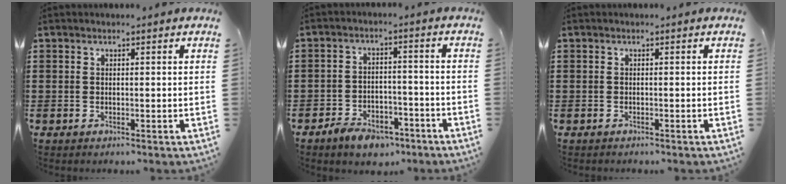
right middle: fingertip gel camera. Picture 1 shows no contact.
{"total": 4.7, "force": [-3.9, 2.0, 1.7], "torque": [-0.035, 0.012, -0.075]}
{"total": 0.0}